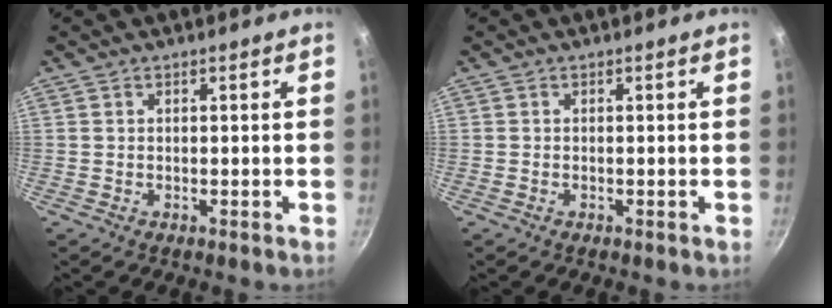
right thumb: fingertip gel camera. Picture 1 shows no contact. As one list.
[{"total": 0.0}]